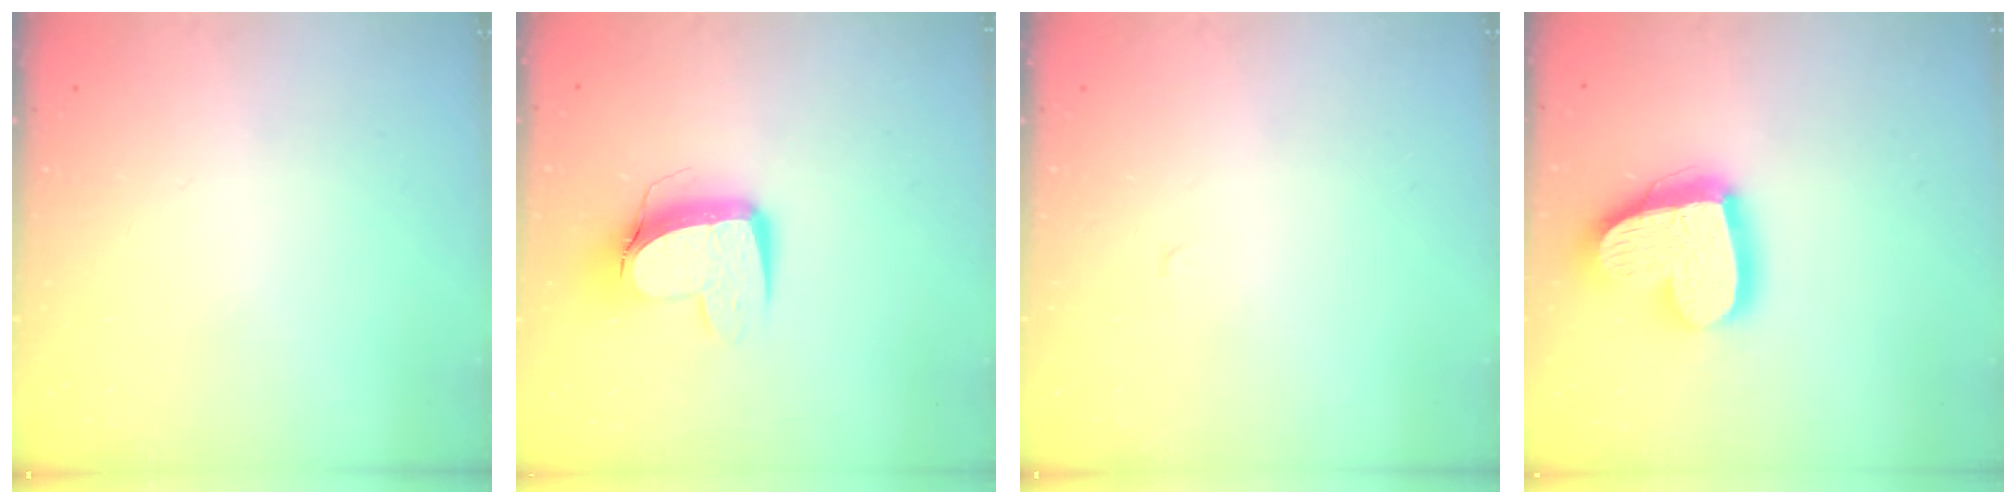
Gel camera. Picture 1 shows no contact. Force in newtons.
{"total": 10.8, "press": 10.7, "slide": 1.1}
{"total": 0.0}
{"total": 20.5, "press": 20.4, "slide": 1.8}